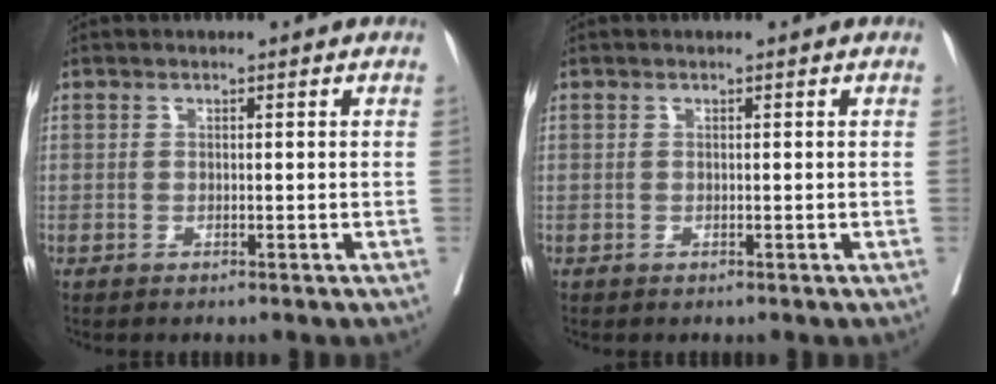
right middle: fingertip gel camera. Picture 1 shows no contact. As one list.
[{"total": 0.0}]